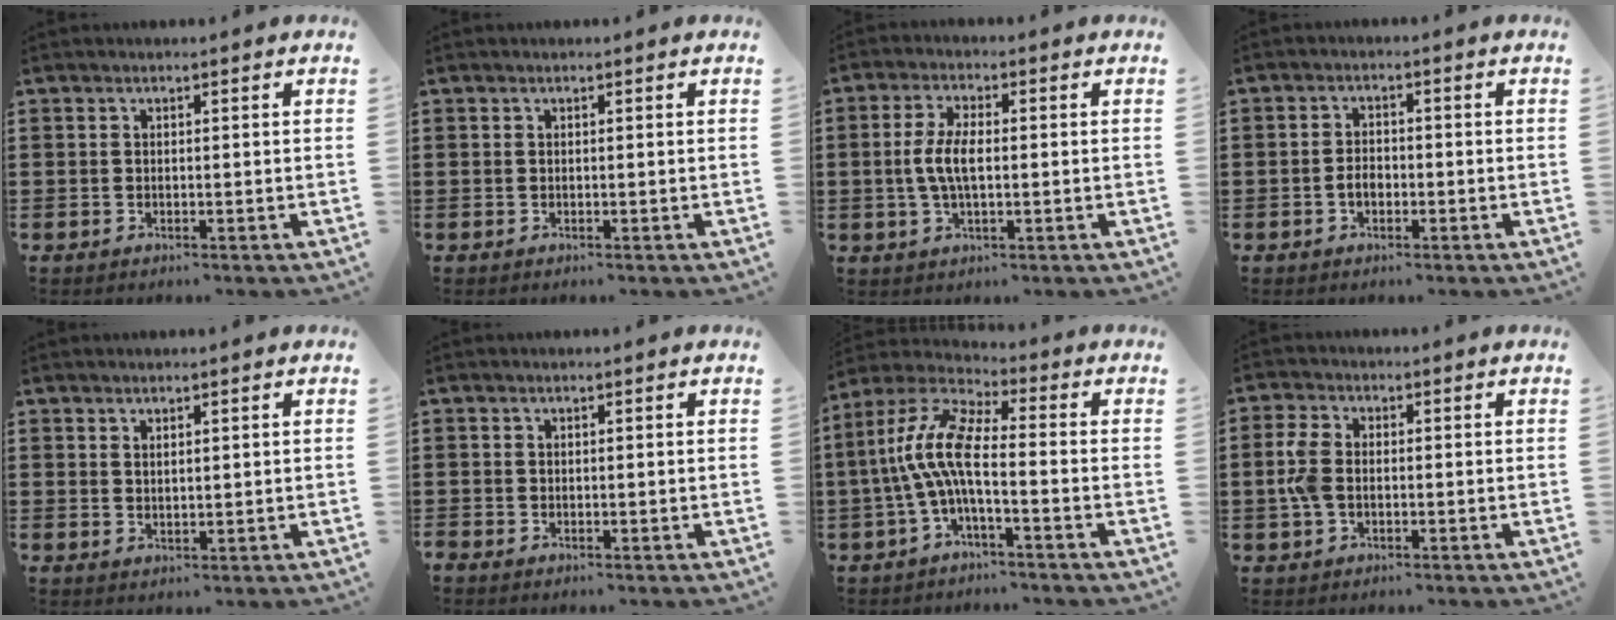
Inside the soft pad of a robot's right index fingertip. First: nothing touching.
{"total": 0.0}
{"total": 5.5, "force": [-0.4, 2.2, 5.0], "torque": [-0.119, -0.005, -0.016]}
{"total": 2.2, "force": [-0.8, 1.4, 1.5], "torque": [-0.030, 0.004, -0.017]}
{"total": 1.1, "force": [1.0, 0.2, 0.5], "torque": [-0.010, 0.001, 0.017]}
{"total": 0.5, "force": [-0.5, 0.2, -0.1], "torque": [0.001, 0.002, -0.011]}
{"total": 8.5, "force": [-1.7, 2.1, 8.1], "torque": [-0.197, -0.025, -0.043]}
{"total": 4.8, "force": [-0.4, 3.0, 3.7], "torque": [-0.101, -0.002, -0.015]}